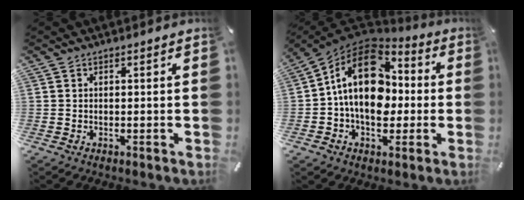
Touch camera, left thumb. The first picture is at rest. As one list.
[{"total": 17.8, "force": [1.1, 12.7, 12.4], "torque": [-0.228, 0.005, 0.019]}]